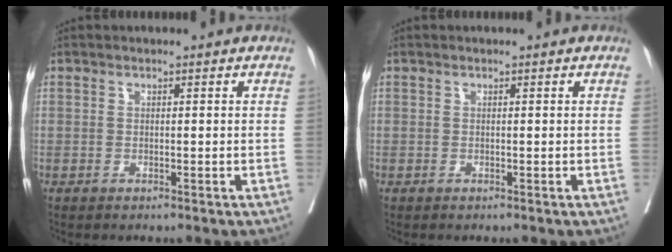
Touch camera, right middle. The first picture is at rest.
{"total": 0.0}